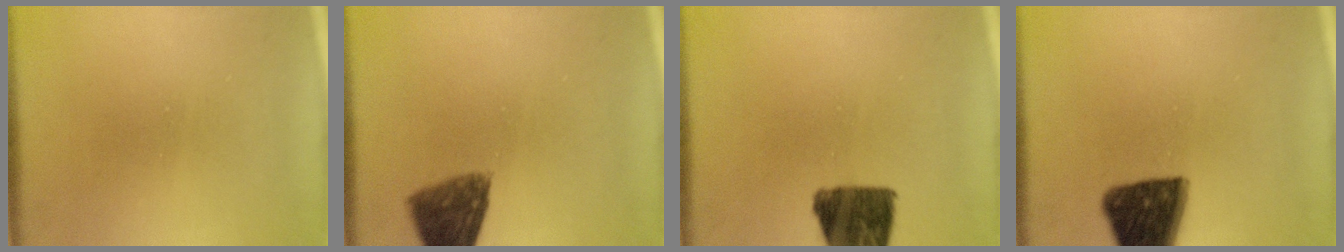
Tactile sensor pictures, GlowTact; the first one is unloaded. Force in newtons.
{"total": 7.9}
{"total": 11.2}
{"total": 13.6}